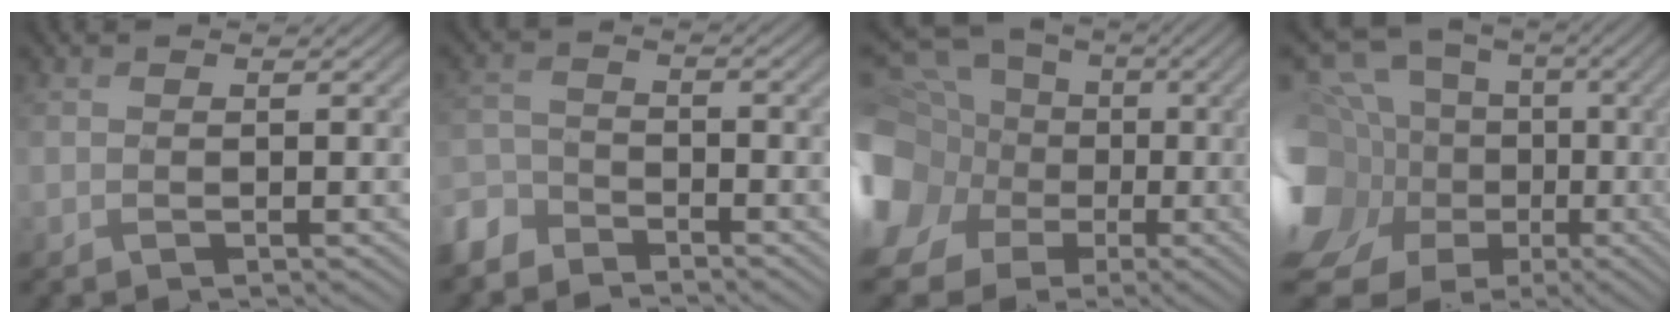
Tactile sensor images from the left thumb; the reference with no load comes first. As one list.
[{"total": 4.8, "force": [-4.2, 2.1, 1.1], "torque": [-0.030, -0.007, -0.103]}, {"total": 19.2, "force": [-0.3, 16.8, 9.2], "torque": [-0.264, 0.019, -0.039]}, {"total": 20.2, "force": [-4.7, 16.9, 10.0], "torque": [-0.248, 0.022, -0.091]}]